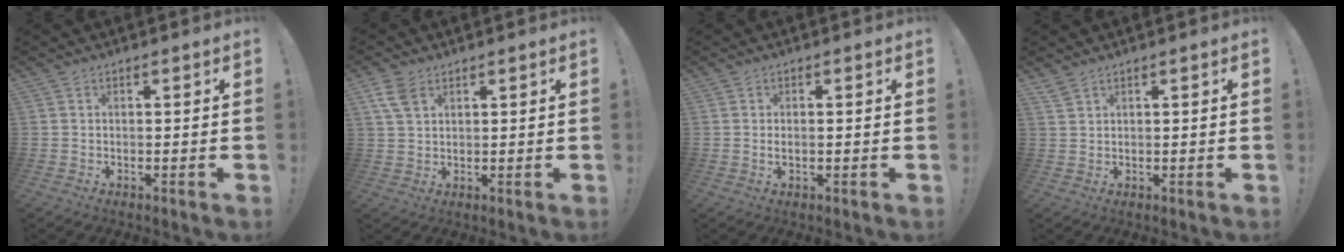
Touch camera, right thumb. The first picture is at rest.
{"total": 5.8, "force": [3.1, 3.4, 3.5], "torque": [-0.062, -0.004, 0.062]}
{"total": 1.0, "force": [-0.1, 0.5, 0.9], "torque": [-0.016, 0.001, -0.002]}
{"total": 2.2, "force": [1.7, 0.7, 1.1], "torque": [-0.029, -0.003, 0.033]}